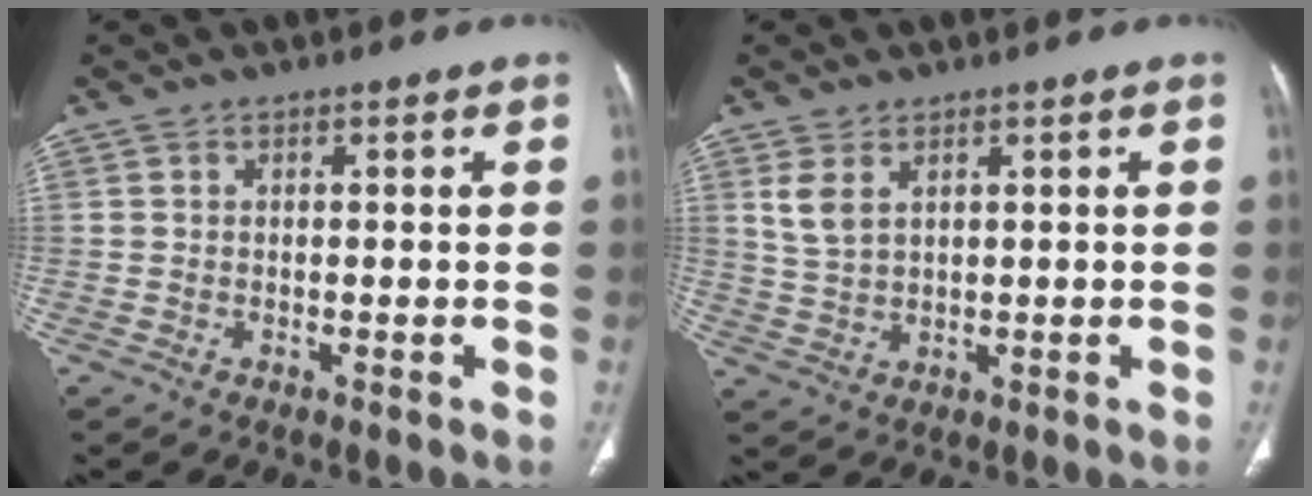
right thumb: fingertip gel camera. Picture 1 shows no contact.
{"total": 4.3, "force": [2.1, 2.3, 3.0], "torque": [-0.060, -0.004, 0.053]}